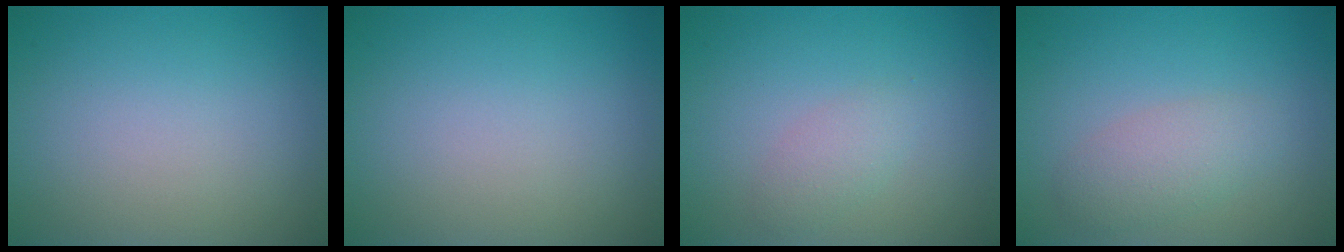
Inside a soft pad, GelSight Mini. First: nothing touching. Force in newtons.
{"total": 0.0}
{"total": 1.6, "press": 1.6, "slide": 0.0}
{"total": 2.5, "press": 2.5, "slide": 0.1}